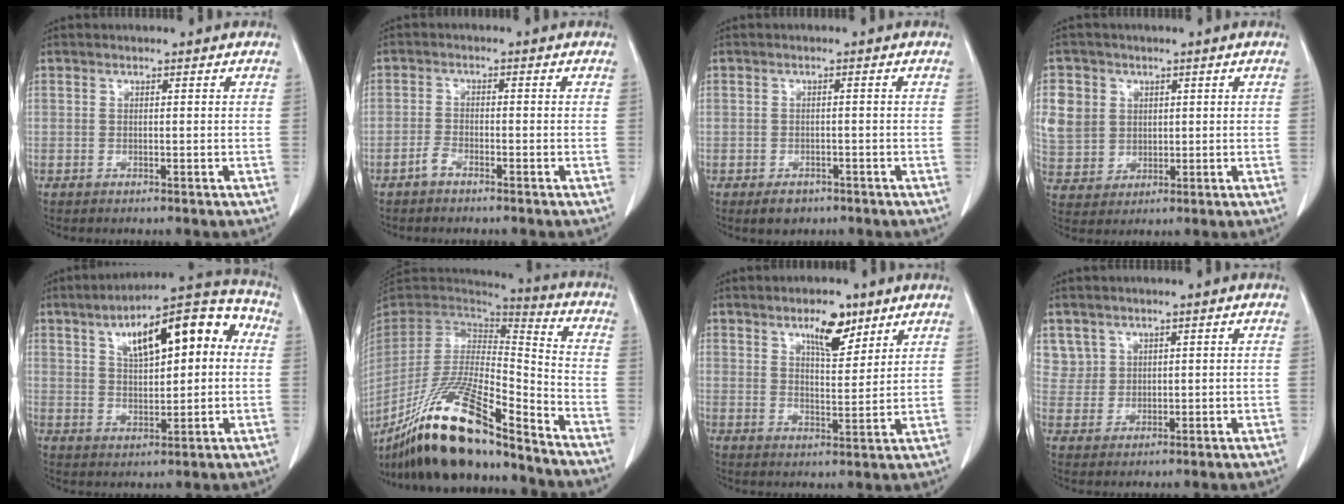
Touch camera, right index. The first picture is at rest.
{"total": 1.9, "force": [-1.5, 0.7, 0.9], "torque": [-0.017, 0.002, -0.029]}
{"total": 2.5, "force": [-1.7, 1.6, 1.1], "torque": [-0.014, 0.001, -0.015]}
{"total": 10.5, "force": [3.1, 9.5, 3.2], "torque": [-0.090, 0.026, 0.076]}
{"total": 15.6, "force": [4.4, 5.5, 13.9], "torque": [-0.197, 0.044, 0.066]}
{"total": 21.0, "force": [-16.1, 2.9, 13.2], "torque": [-0.269, -0.022, -0.299]}
{"total": 6.8, "force": [4.5, 2.4, 4.5], "torque": [-0.075, 0.000, 0.073]}
{"total": 4.1, "force": [2.5, 3.2, -0.4], "torque": [0.024, 0.004, 0.051]}